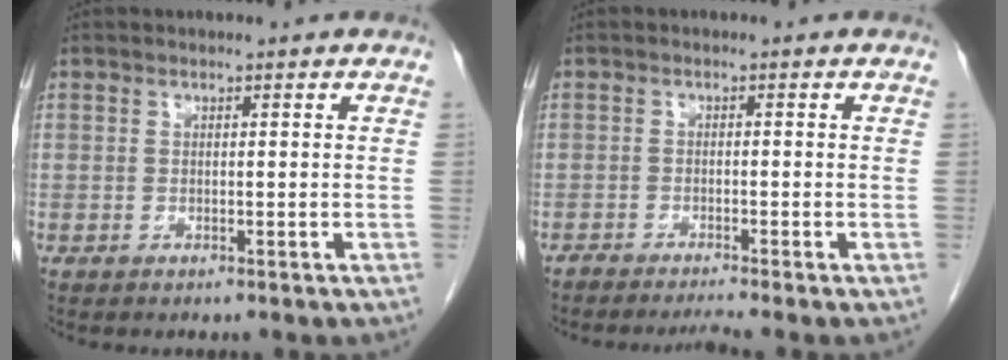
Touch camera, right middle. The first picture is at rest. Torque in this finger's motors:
{"motor_torque": [0.03, -0.02, 0.00, 0.00]}